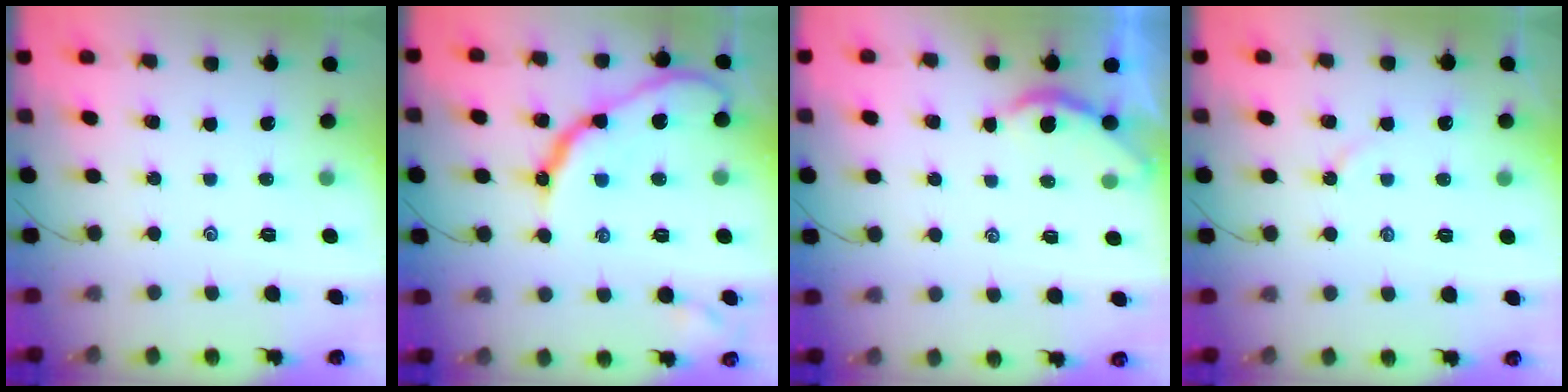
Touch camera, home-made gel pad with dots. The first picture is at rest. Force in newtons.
{"total": 15.1, "press": 15.1, "slide": 1.3}
{"total": 2.3, "press": 2.2, "slide": 0.3}
{"total": 2.7, "press": 2.7, "slide": 0.5}